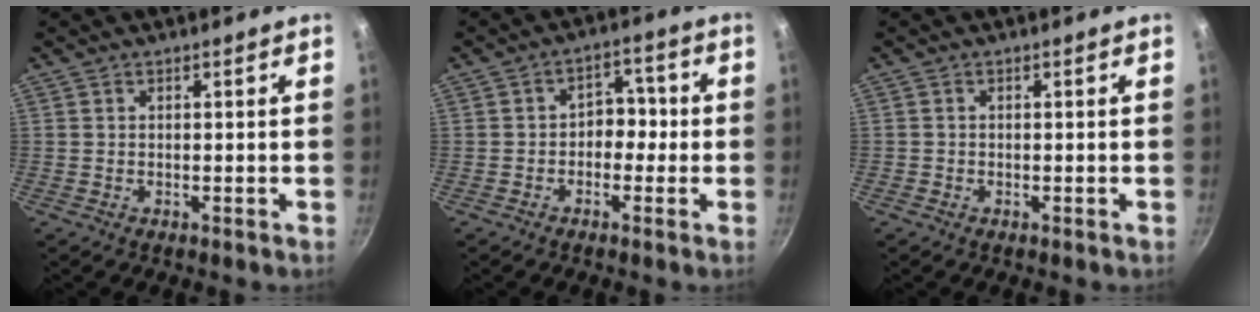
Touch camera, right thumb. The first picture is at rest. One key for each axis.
{"total": 5.1, "fx": -0.9, "fy": 4.0, "fz": 3.1, "tx": 0.007, "ty": 0.024, "tz": -0.023}
{"total": 0.6, "fx": -0.4, "fy": 0.5, "fz": 0.1, "tx": -0.002, "ty": 0.003, "tz": -0.008}